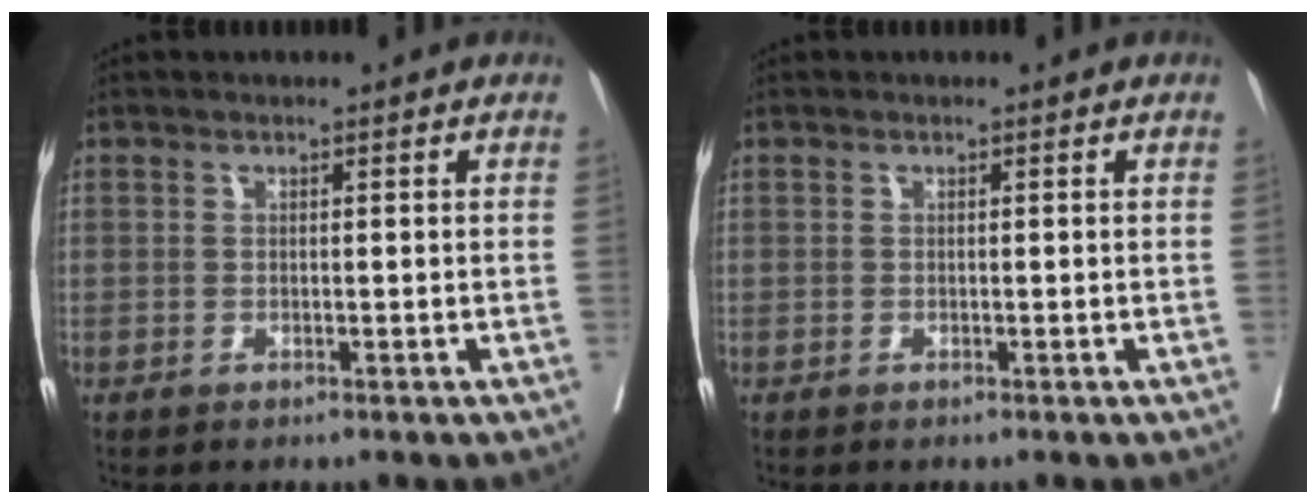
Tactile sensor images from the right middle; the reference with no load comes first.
{"total": 0.0}